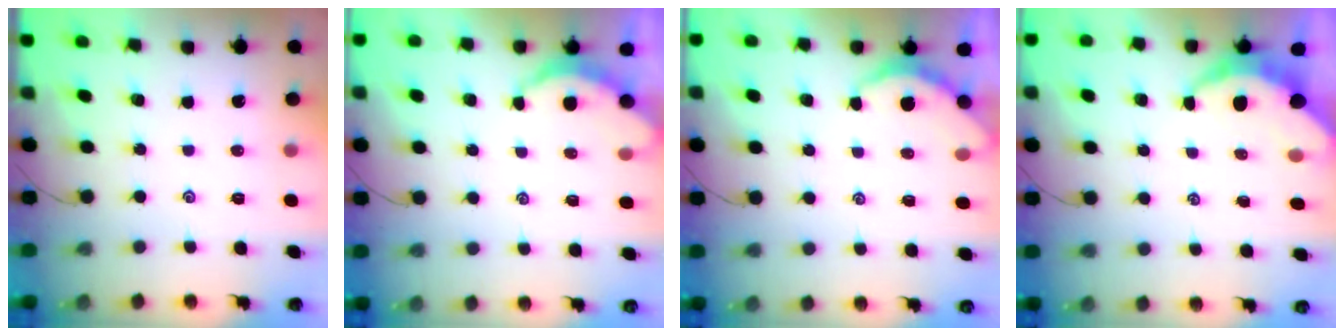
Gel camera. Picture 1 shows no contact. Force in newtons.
{"total": 2.1, "press": 2.0, "slide": 0.4}
{"total": 3.2, "press": 3.2, "slide": 0.3}
{"total": 4.8, "press": 4.8, "slide": 0.6}